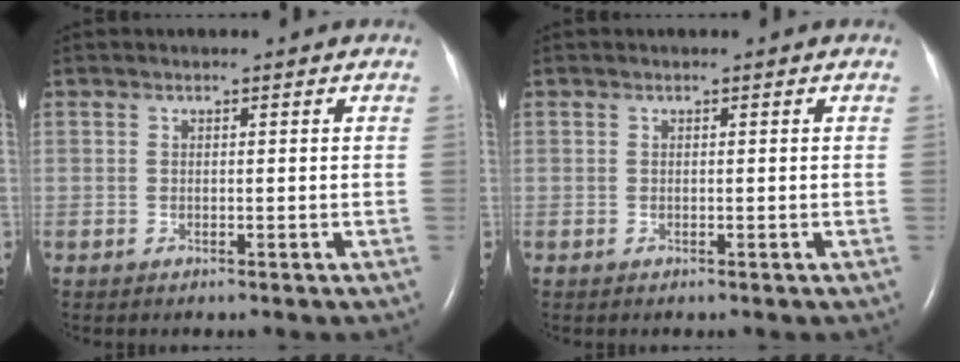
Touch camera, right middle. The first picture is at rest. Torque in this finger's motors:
{"motor_torque": [0.00, 0.00, 0.00, 0.00]}